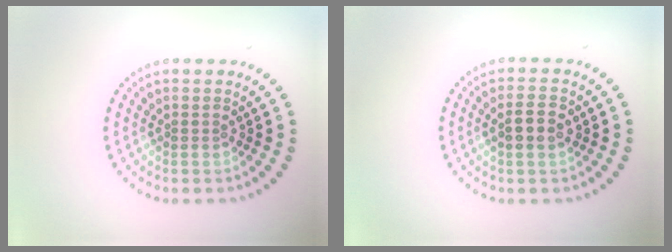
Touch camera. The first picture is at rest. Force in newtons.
{"total": 2.4, "press": 2.4, "slide": 0.3}